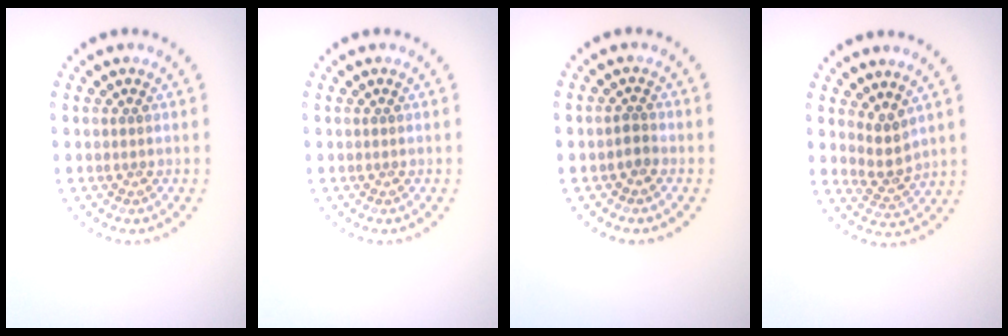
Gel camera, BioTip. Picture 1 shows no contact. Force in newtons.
{"total": 0.0}
{"total": 1.2, "press": 0.9, "slide": 0.7}
{"total": 2.3, "press": 1.6, "slide": 1.6}